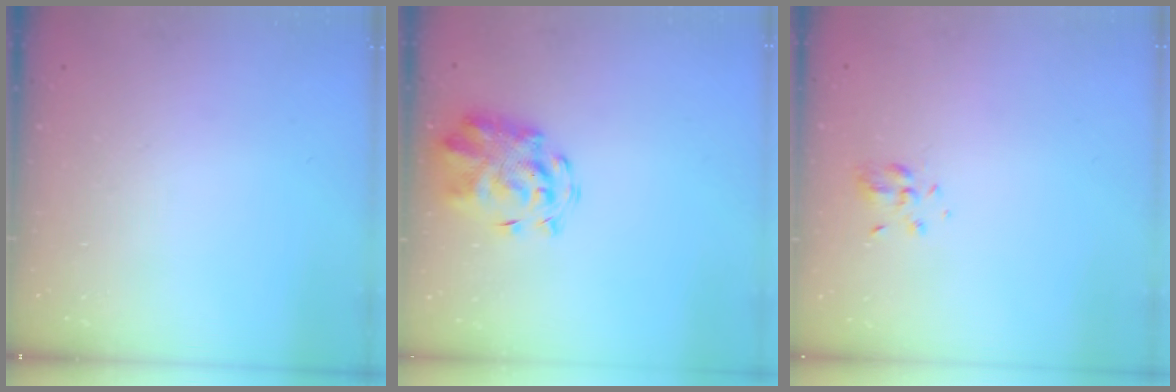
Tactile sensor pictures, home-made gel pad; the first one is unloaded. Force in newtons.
{"total": 4.6, "press": 4.5, "slide": 1.0}
{"total": 4.2, "press": 3.9, "slide": 1.5}